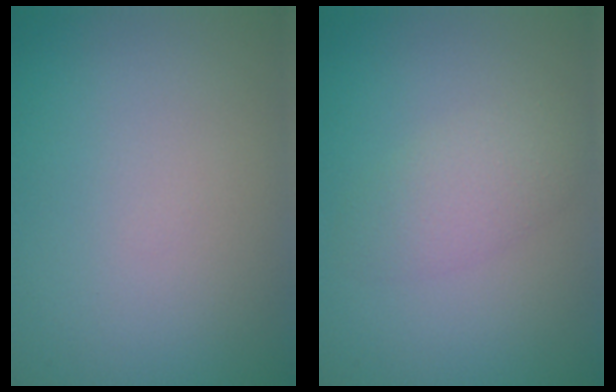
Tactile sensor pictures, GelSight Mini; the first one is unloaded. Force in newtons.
{"total": 2.7, "press": 2.7, "slide": 0.1}